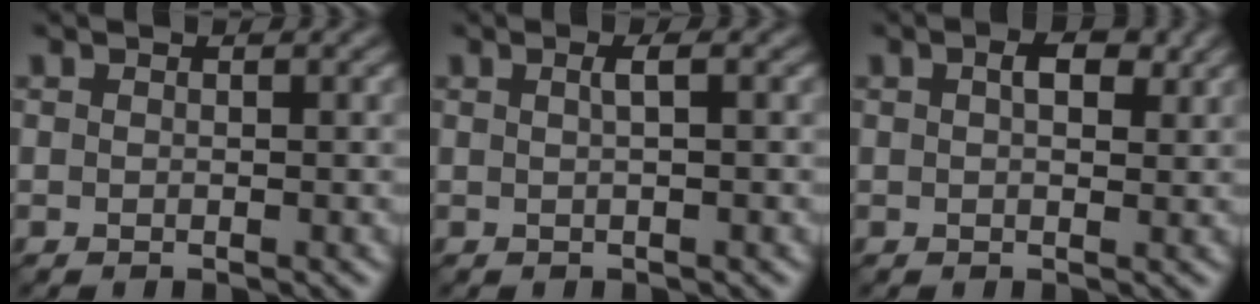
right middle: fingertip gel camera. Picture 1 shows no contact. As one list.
[{"total": 1.2, "force": [0.2, 0.2, 1.2], "torque": [-0.018, 0.008, 0.001]}, {"total": 2.2, "force": [0.8, 1.1, 1.8], "torque": [-0.026, 0.003, 0.011]}]